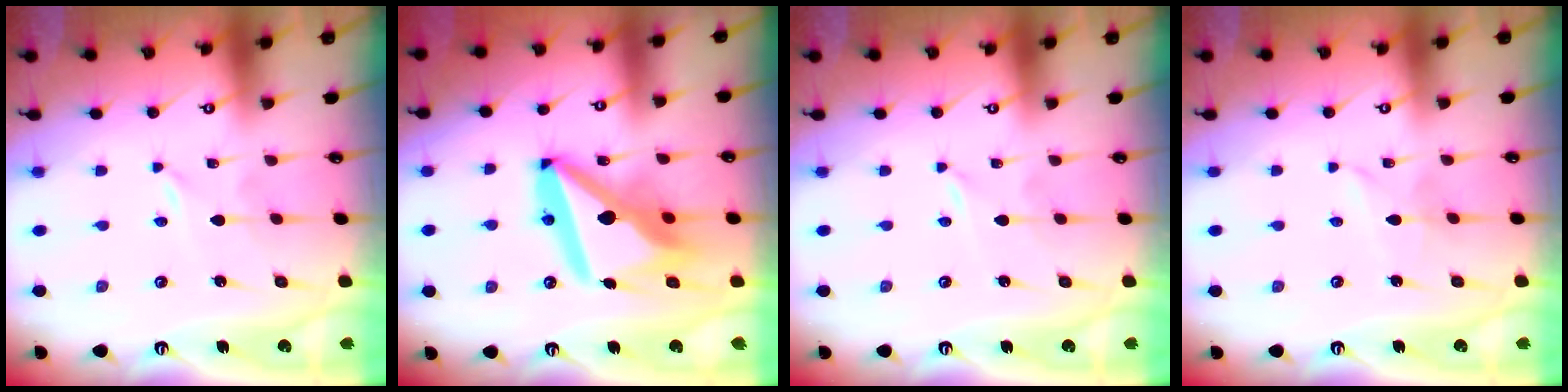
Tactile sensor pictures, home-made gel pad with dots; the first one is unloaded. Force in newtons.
{"total": 18.2, "press": 18.1, "slide": 2.4}
{"total": 0.0}
{"total": 1.8, "press": 1.8, "slide": 0.2}